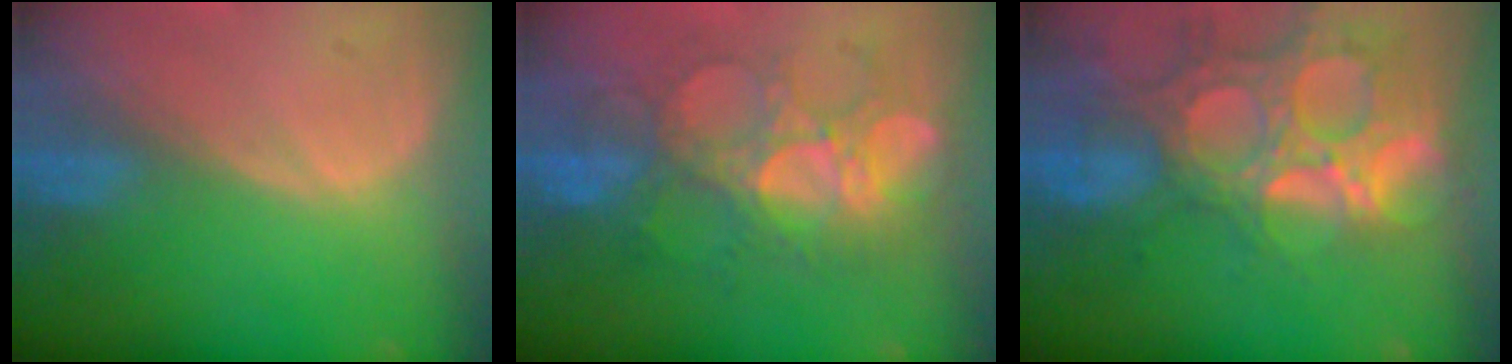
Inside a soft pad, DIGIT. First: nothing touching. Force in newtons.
{"total": 9.1, "press": 8.9, "slide": 1.9}
{"total": 14.5, "press": 12.1, "slide": 7.9}